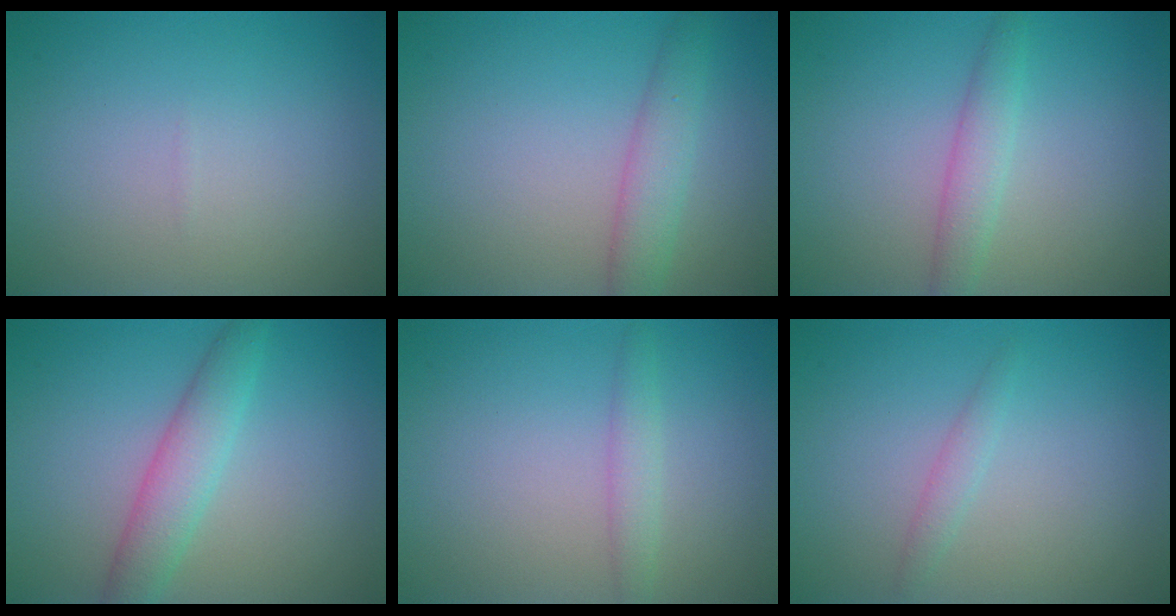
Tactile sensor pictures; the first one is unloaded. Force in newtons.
{"total": 2.9, "press": 2.9, "slide": 0.1}
{"total": 2.2, "press": 2.2, "slide": 0.0}
{"total": 3.5, "press": 3.5, "slide": 0.0}
{"total": 1.6, "press": 1.6, "slide": 0.1}
{"total": 1.1, "press": 1.1, "slide": 0.0}